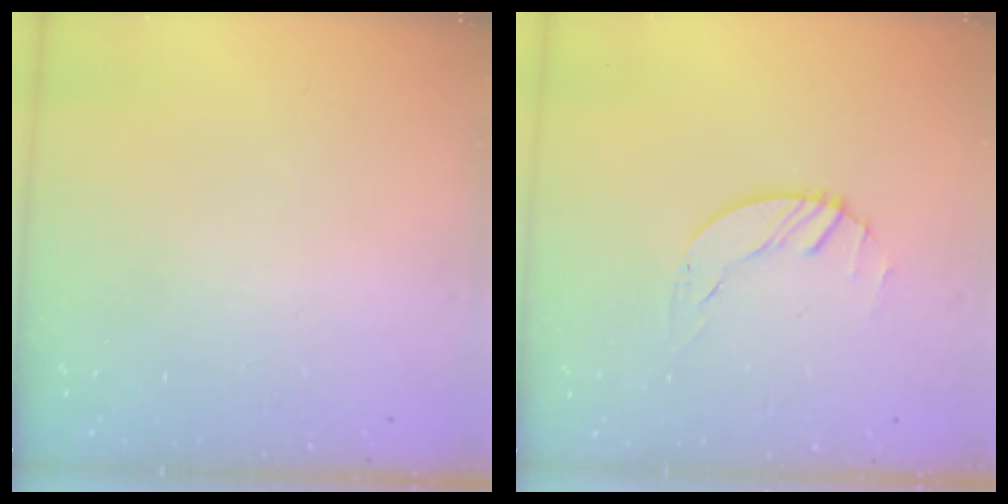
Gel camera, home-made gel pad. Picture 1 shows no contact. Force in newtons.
{"total": 1.7, "press": 1.7, "slide": 0.1}